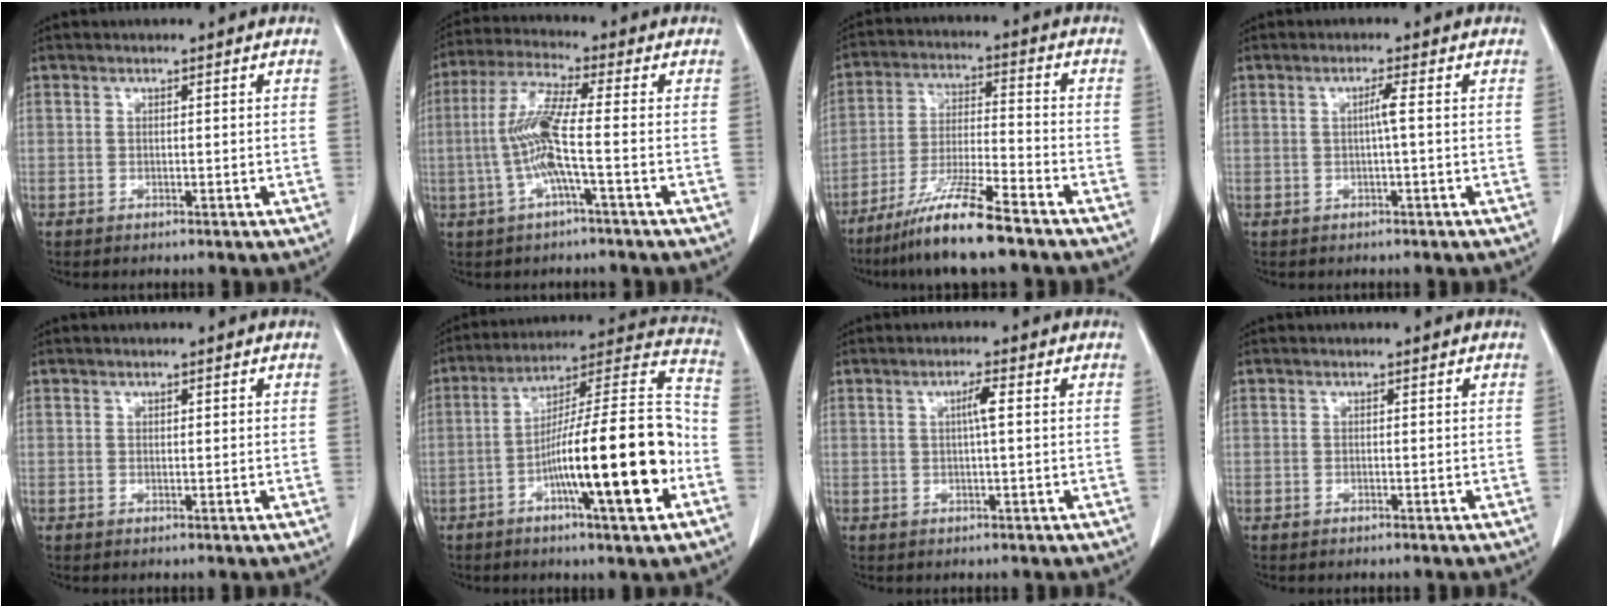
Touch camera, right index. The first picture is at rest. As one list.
[{"total": 8.5, "force": [-1.3, 0.3, 8.4], "torque": [-0.183, 0.010, -0.033]}, {"total": 11.3, "force": [-8.4, 0.0, 7.6], "torque": [-0.148, -0.031, -0.157]}, {"total": 1.8, "force": [-0.1, -0.4, 1.7], "torque": [-0.032, 0.002, -0.001]}, {"total": 0.6, "force": [0.3, 0.2, 0.5], "torque": [-0.007, 0.000, 0.004]}, {"total": 19.7, "force": [-6.2, 1.7, 18.6], "torque": [-0.278, 0.013, -0.097]}, {"total": 2.4, "force": [0.4, 0.1, 2.3], "torque": [-0.041, 0.004, 0.006]}, {"total": 0.0}]